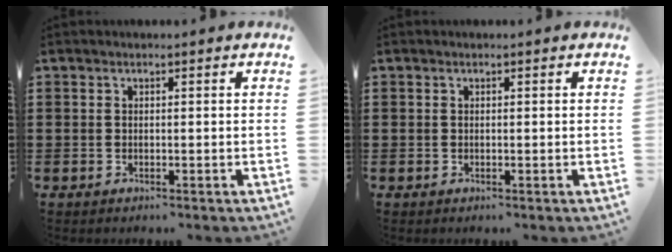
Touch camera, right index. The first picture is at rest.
{"total": 0.0}